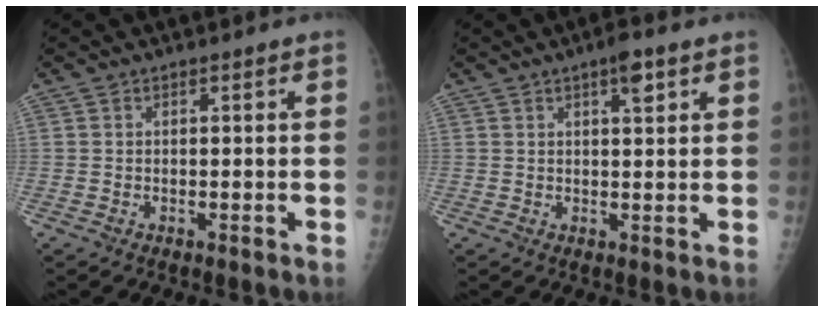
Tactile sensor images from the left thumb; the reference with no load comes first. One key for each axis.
{"total": 3.7, "fx": 2.1, "fy": 1.2, "fz": 2.8, "tx": -0.032, "ty": -0.008, "tz": 0.028}